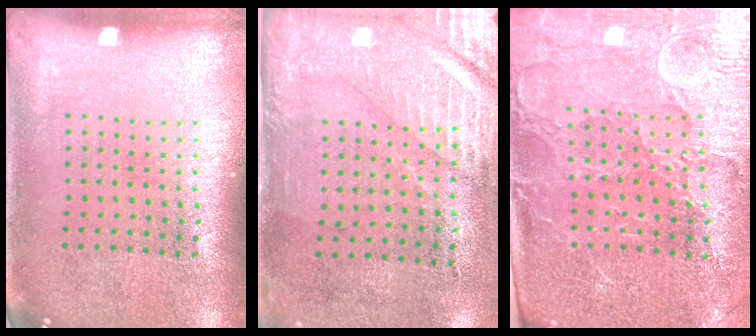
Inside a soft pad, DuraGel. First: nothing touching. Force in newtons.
{"total": 3.0, "press": 2.4, "slide": 1.6}
{"total": 3.5, "press": 3.3, "slide": 1.1}